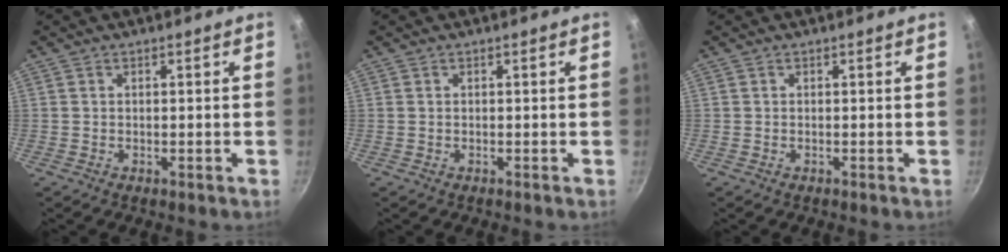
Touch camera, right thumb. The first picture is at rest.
{"total": 0.0}
{"total": 0.0}